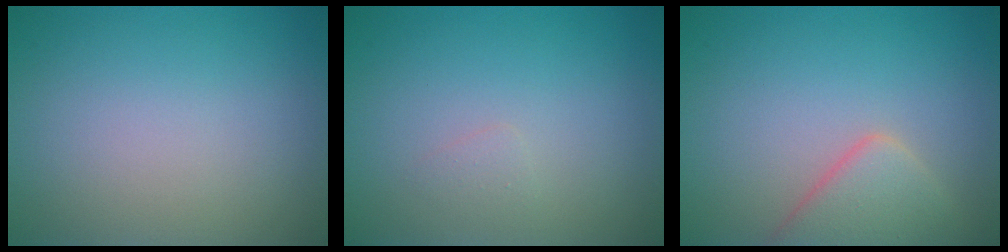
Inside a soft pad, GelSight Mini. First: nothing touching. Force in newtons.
{"total": 0.7, "press": 0.7, "slide": 0.0}
{"total": 3.7, "press": 3.7, "slide": 0.3}